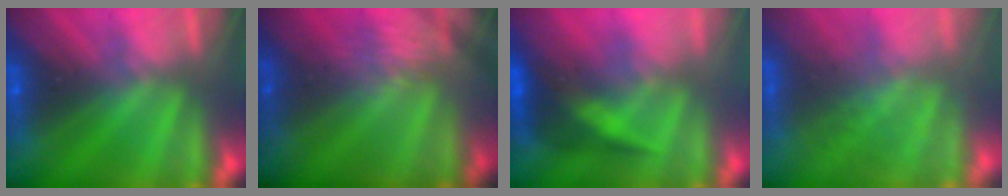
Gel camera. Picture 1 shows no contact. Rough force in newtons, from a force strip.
{"total": 2.2}
{"total": 2.8}
{"total": 2.9}